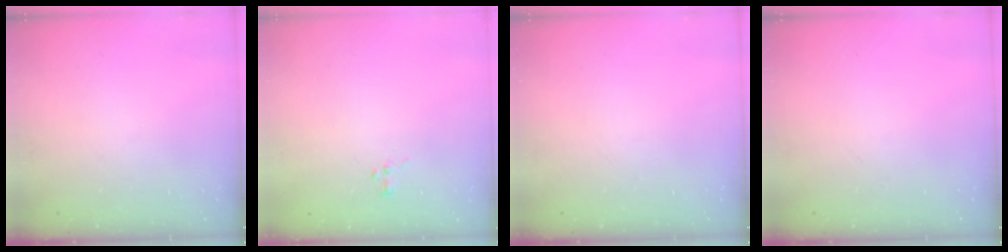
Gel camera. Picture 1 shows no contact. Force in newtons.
{"total": 1.2, "press": 1.1, "slide": 0.6}
{"total": 0.0}
{"total": 0.0}